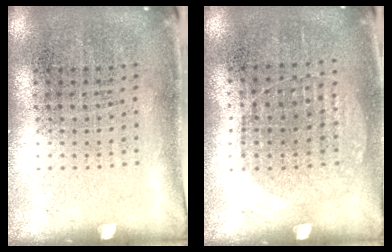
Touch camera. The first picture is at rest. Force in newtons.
{"total": 0.6, "press": 0.5, "slide": 0.3}